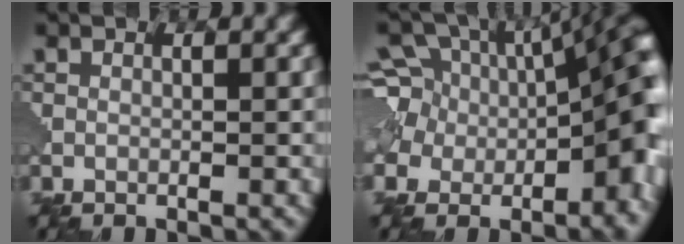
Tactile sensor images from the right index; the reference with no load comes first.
{"total": 12.5, "force": [-2.2, 8.5, 8.8], "torque": [-0.131, 0.004, -0.035]}